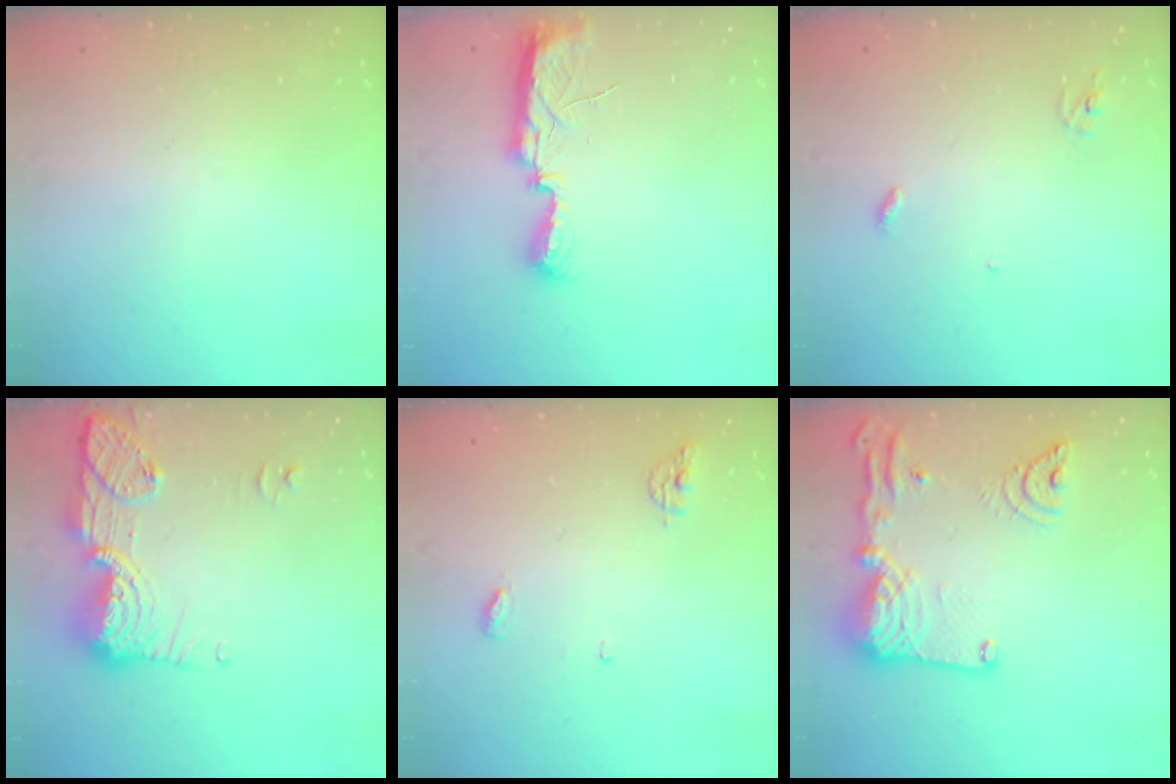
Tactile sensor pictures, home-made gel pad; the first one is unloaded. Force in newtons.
{"total": 8.5, "press": 8.3, "slide": 2.0}
{"total": 2.9, "press": 2.9, "slide": 0.2}
{"total": 14.5, "press": 14.3, "slide": 2.9}
{"total": 4.7, "press": 4.7, "slide": 0.4}
{"total": 20.1, "press": 19.9, "slide": 2.3}